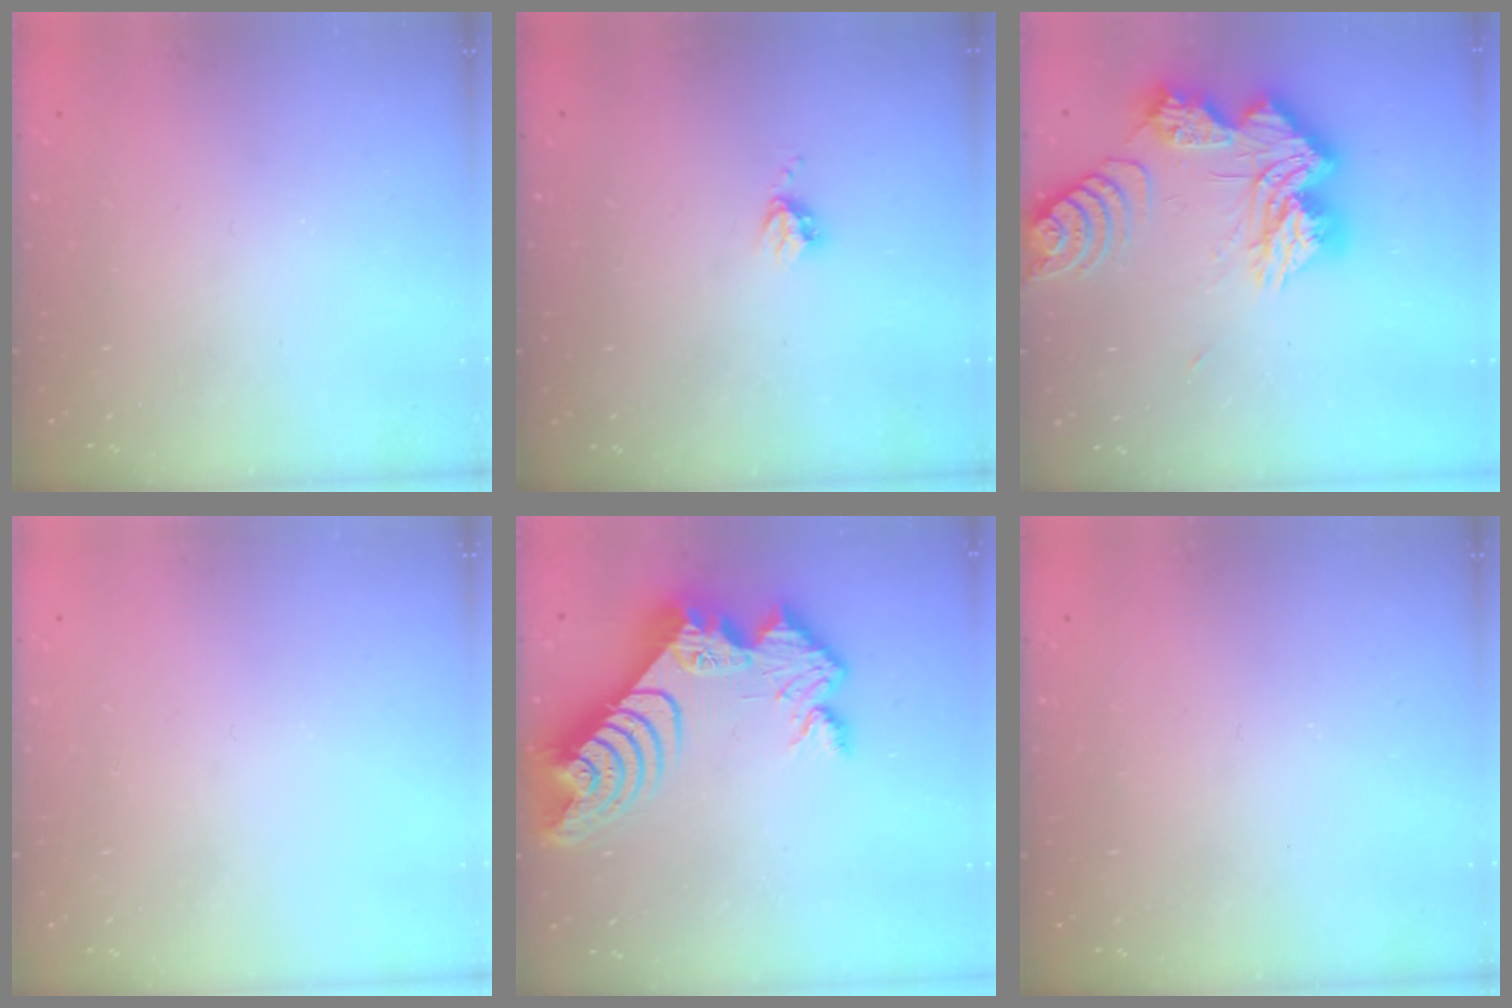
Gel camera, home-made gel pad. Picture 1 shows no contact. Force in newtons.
{"total": 3.5, "press": 3.4, "slide": 0.5}
{"total": 22.4, "press": 22.3, "slide": 1.9}
{"total": 0.0}
{"total": 17.2, "press": 17.2, "slide": 1.2}
{"total": 0.0}